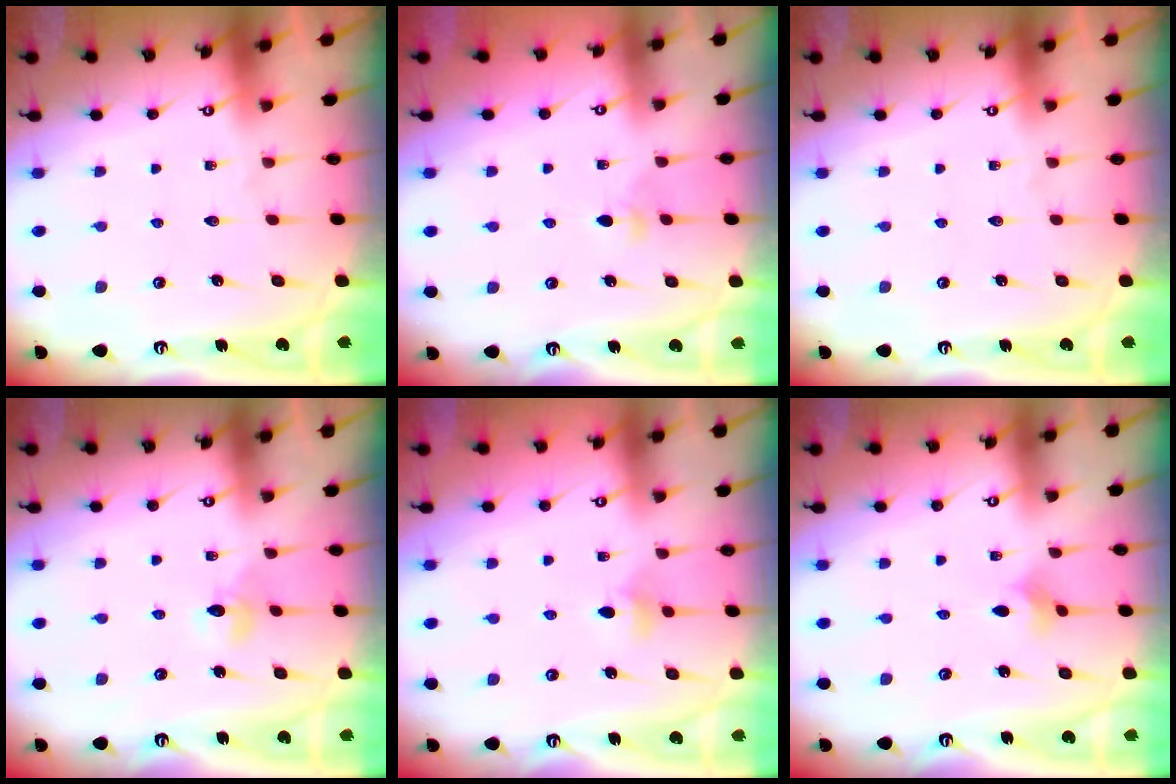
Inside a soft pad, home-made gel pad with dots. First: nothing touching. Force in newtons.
{"total": 2.5, "press": 2.4, "slide": 0.6}
{"total": 0.0}
{"total": 4.8, "press": 4.8, "slide": 0.6}
{"total": 6.3, "press": 6.2, "slide": 1.0}
{"total": 2.4, "press": 2.4, "slide": 0.5}